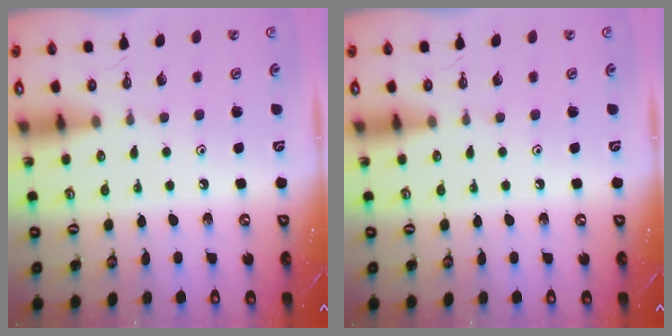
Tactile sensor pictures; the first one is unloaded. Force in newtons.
{"total": 0.0}